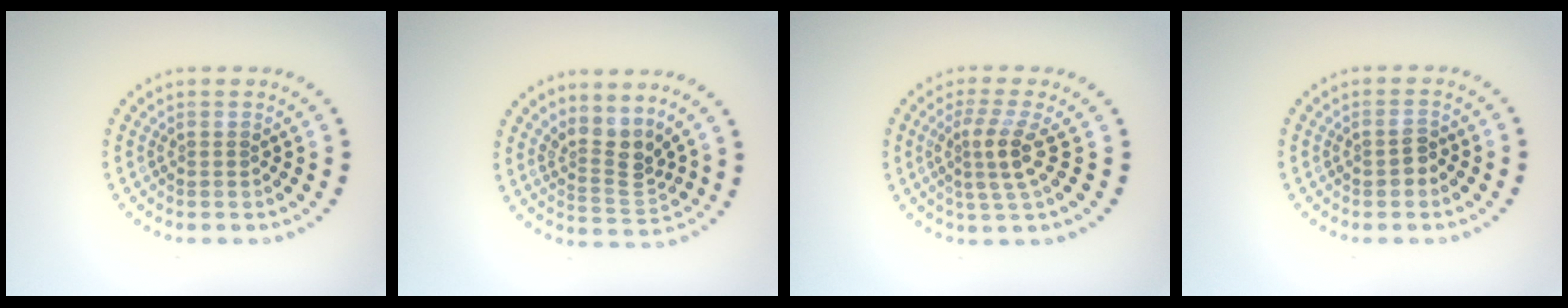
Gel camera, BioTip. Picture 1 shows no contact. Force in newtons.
{"total": 3.0, "press": 2.2, "slide": 2.1}
{"total": 2.9, "press": 2.4, "slide": 1.7}
{"total": 1.3, "press": 1.3, "slide": 0.4}